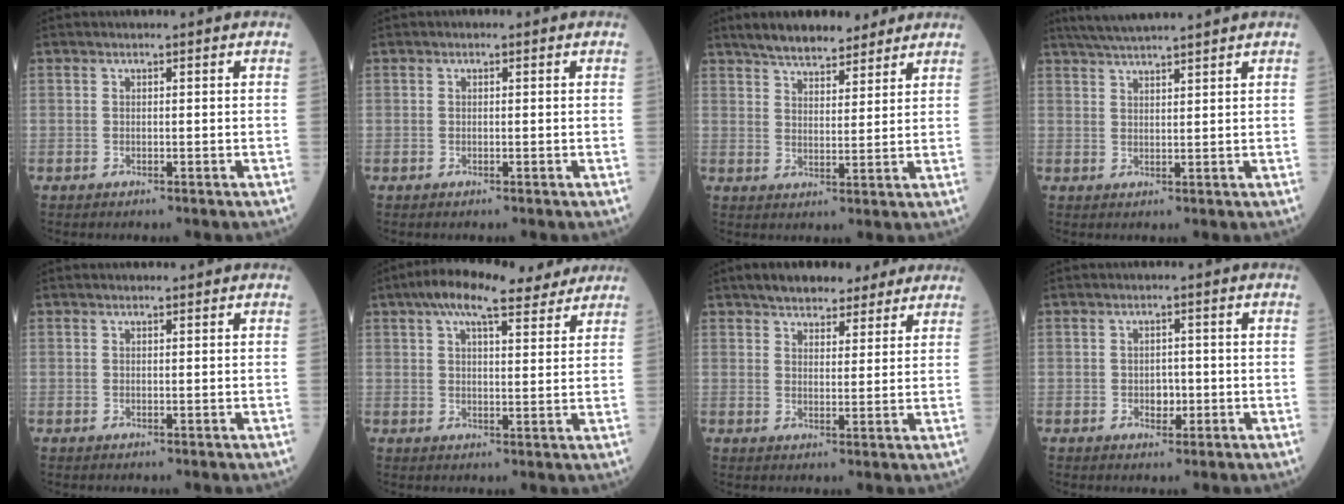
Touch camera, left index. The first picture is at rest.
{"total": 0.0}
{"total": 10.9, "force": [9.1, 3.3, 5.0], "torque": [-0.070, 0.020, 0.141]}
{"total": 8.2, "force": [7.2, -0.5, 3.8], "torque": [-0.066, 0.030, 0.115]}
{"total": 0.8, "force": [0.7, 0.1, 0.4], "torque": [-0.013, 0.005, 0.012]}
{"total": 12.0, "force": [9.1, 3.3, 7.1], "torque": [-0.118, 0.038, 0.130]}
{"total": 10.0, "force": [8.2, 4.0, 4.2], "torque": [-0.045, 0.022, 0.113]}
{"total": 2.1, "force": [-0.7, 1.5, 1.3], "torque": [-0.017, 0.004, -0.006]}